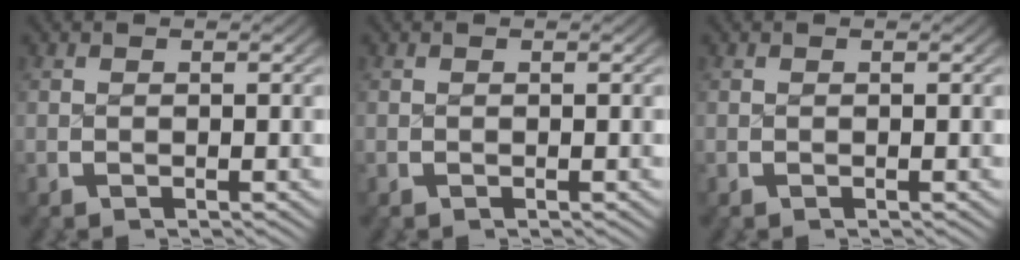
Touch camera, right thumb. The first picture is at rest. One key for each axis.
{"total": 0.0}
{"total": 0.0}